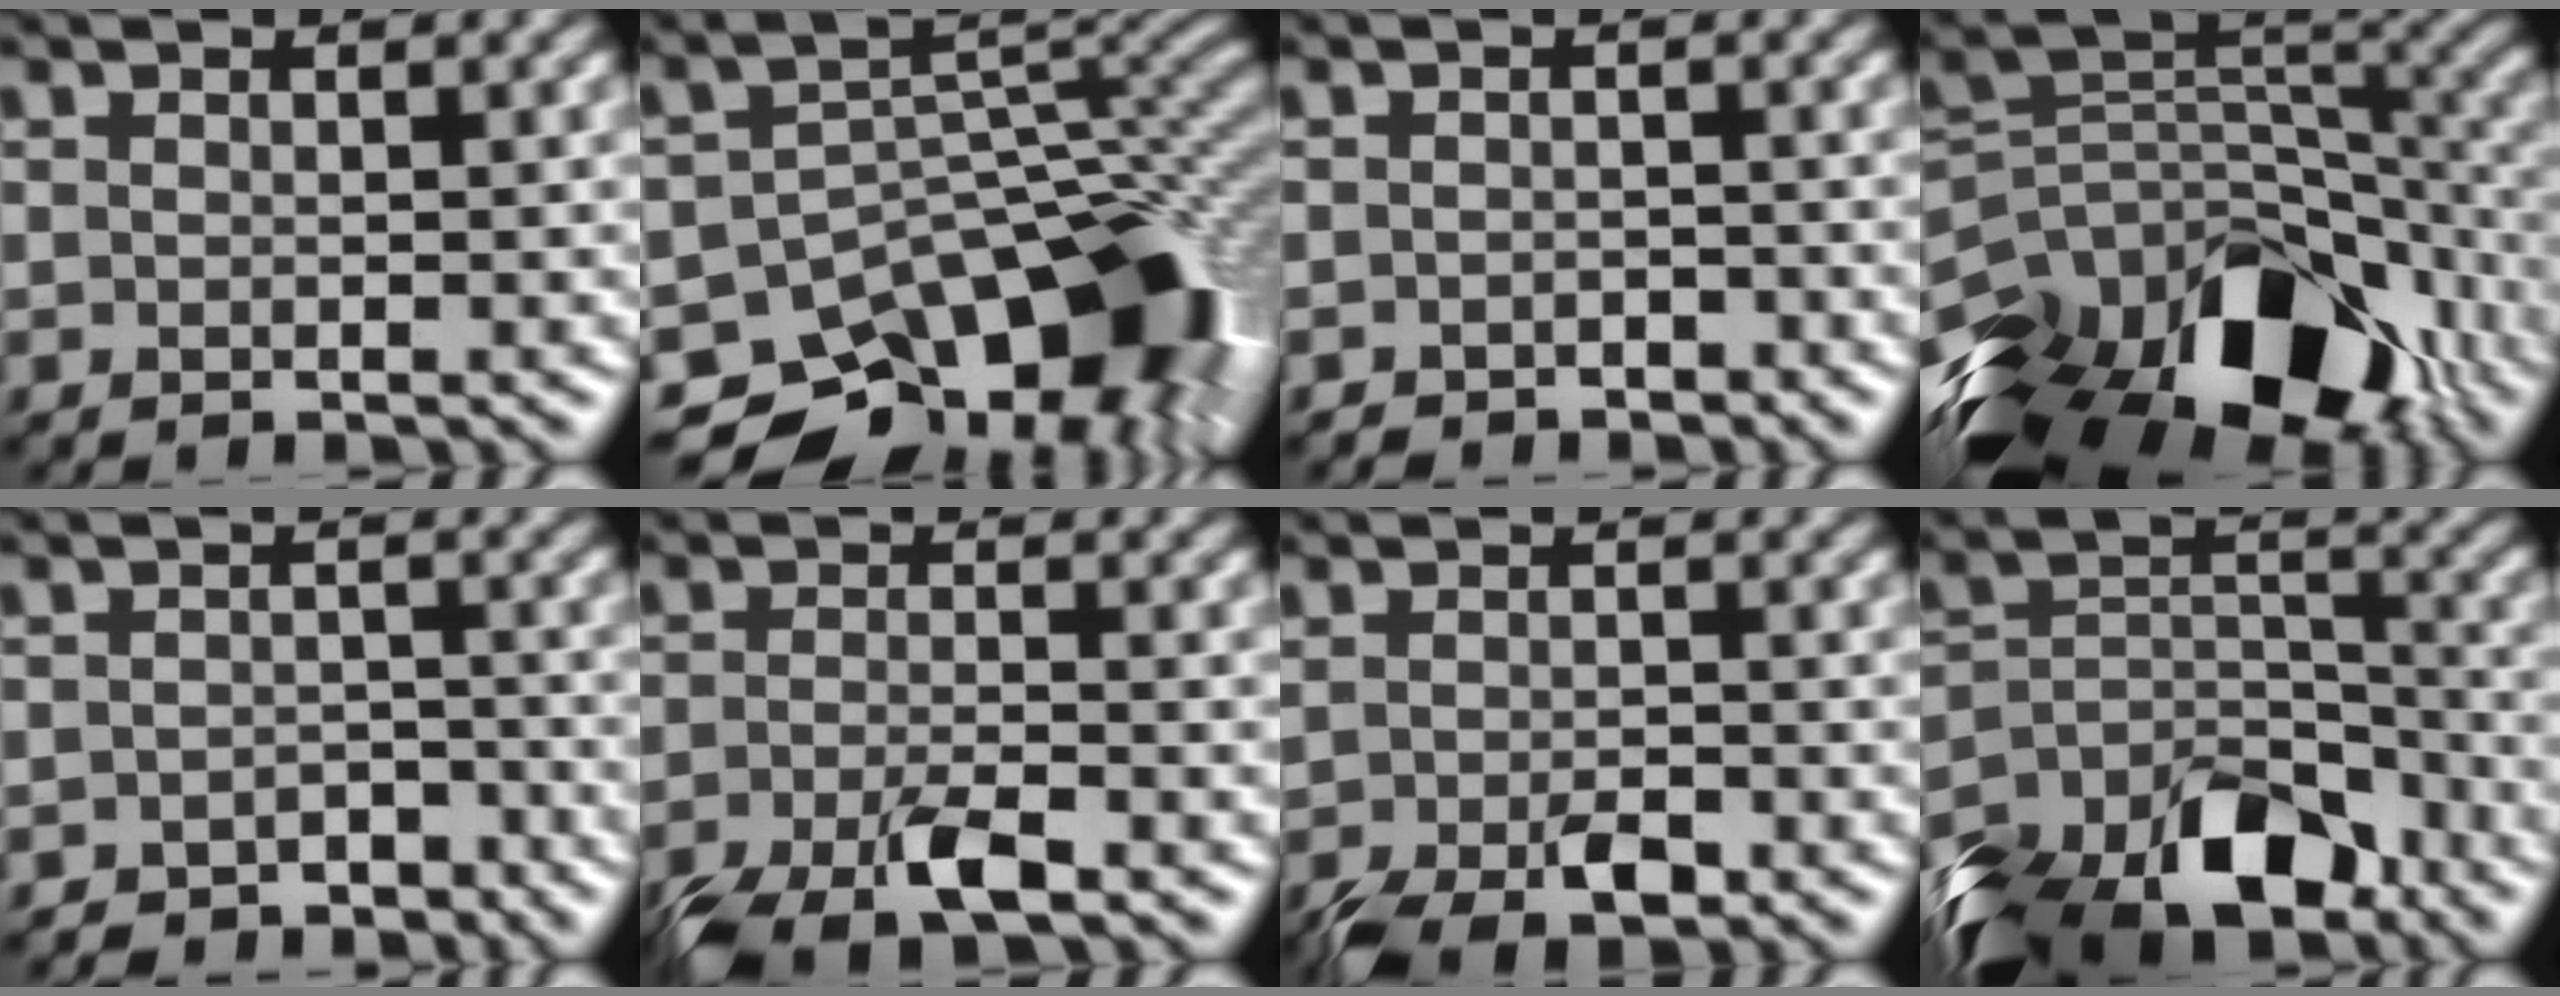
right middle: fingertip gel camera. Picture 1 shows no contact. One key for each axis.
{"total": 12.9, "fx": -8.9, "fy": 7.0, "fz": 6.1, "tx": -0.083, "ty": -0.002, "tz": -0.133}
{"total": 1.1, "fx": -1.0, "fy": 0.5, "fz": 0.1, "tx": -0.002, "ty": -0.002, "tz": -0.016}
{"total": 16.4, "fx": -11.0, "fy": 8.8, "fz": 8.4, "tx": -0.191, "ty": 0.002, "tz": -0.170}
{"total": 2.2, "fx": -1.8, "fy": 1.1, "fz": 0.4, "tx": -0.002, "ty": 0.004, "tz": -0.028}
{"total": 5.6, "fx": -4.0, "fy": 1.5, "fz": 3.6, "tx": -0.072, "ty": -0.009, "tz": -0.080}
{"total": 4.8, "fx": -3.0, "fy": 2.0, "fz": 3.1, "tx": -0.064, "ty": -0.008, "tz": -0.052}
{"total": 13.6, "fx": -11.4, "fy": 5.7, "fz": 4.6, "tx": -0.084, "ty": 0.001, "tz": -0.190}